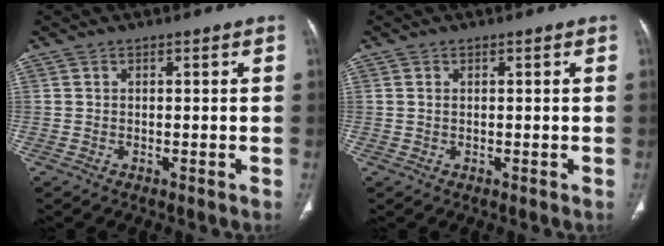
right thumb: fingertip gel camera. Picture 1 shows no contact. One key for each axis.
{"total": 0.6, "fx": 0.1, "fy": 0.4, "fz": 0.4, "tx": -0.011, "ty": 0.002, "tz": 0.004}